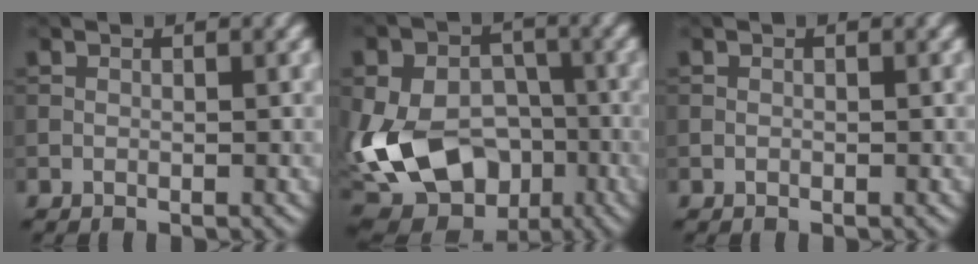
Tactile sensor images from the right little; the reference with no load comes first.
{"total": 15.1, "force": [-3.7, 11.1, 9.4], "torque": [-0.177, -0.019, -0.061]}
{"total": 0.0}